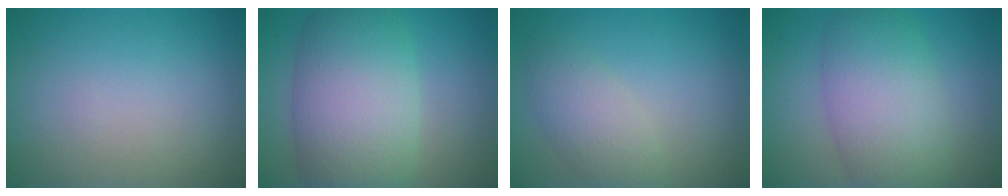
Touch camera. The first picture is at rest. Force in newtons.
{"total": 10.3, "press": 10.3, "slide": 0.3}
{"total": 3.2, "press": 3.2, "slide": 0.2}
{"total": 7.8, "press": 7.8, "slide": 0.3}